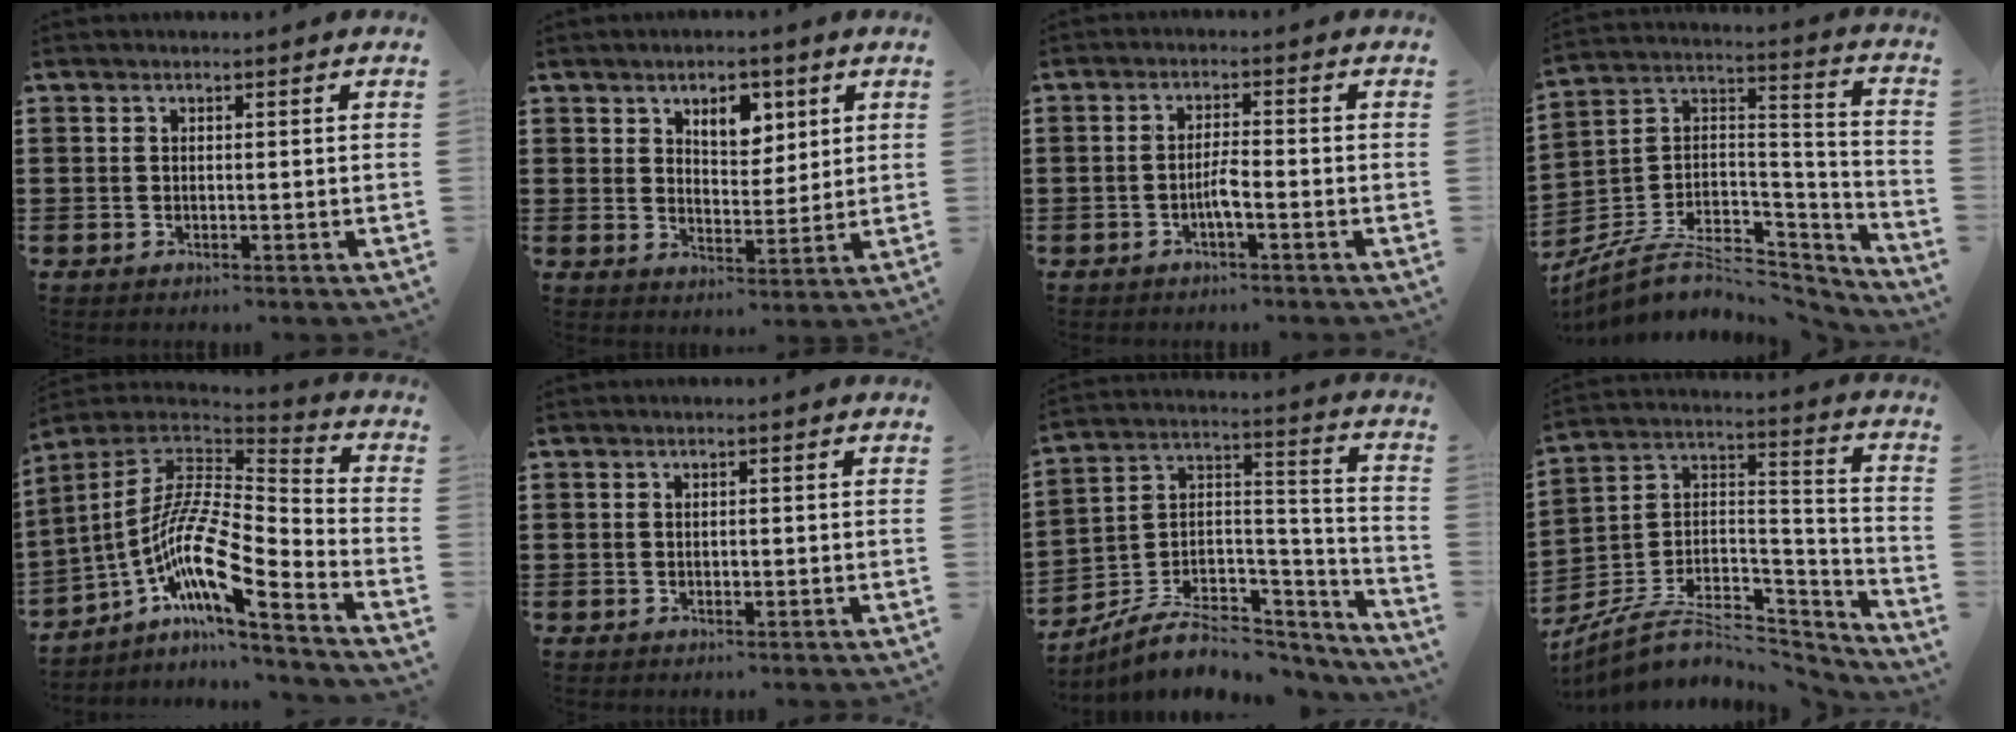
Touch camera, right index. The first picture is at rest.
{"total": 5.6, "force": [3.2, 3.5, 3.0], "torque": [-0.049, 0.005, 0.052]}
{"total": 2.9, "force": [-1.3, 0.3, 2.5], "torque": [-0.055, -0.001, -0.025]}
{"total": 8.7, "force": [-5.3, 5.1, 4.7], "torque": [-0.107, 0.007, -0.099]}
{"total": 12.6, "force": [-5.8, 3.1, 10.8], "torque": [-0.237, -0.022, -0.128]}
{"total": 0.6, "force": [0.0, 0.3, 0.5], "torque": [-0.011, 0.000, 0.000]}
{"total": 7.8, "force": [-5.3, 4.2, 3.8], "torque": [-0.077, 0.012, -0.096]}
{"total": 8.4, "force": [-5.6, 4.4, 4.4], "torque": [-0.100, 0.006, -0.109]}